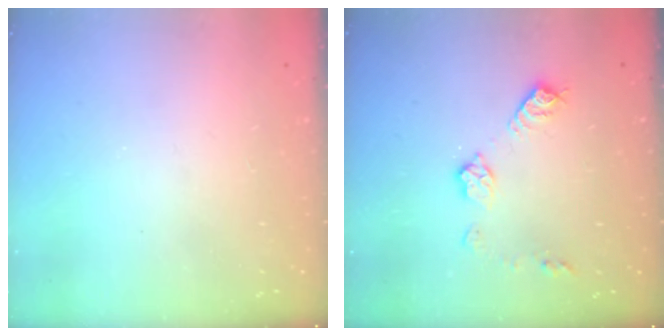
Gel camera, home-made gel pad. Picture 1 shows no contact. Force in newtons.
{"total": 9.2, "press": 9.2, "slide": 0.3}